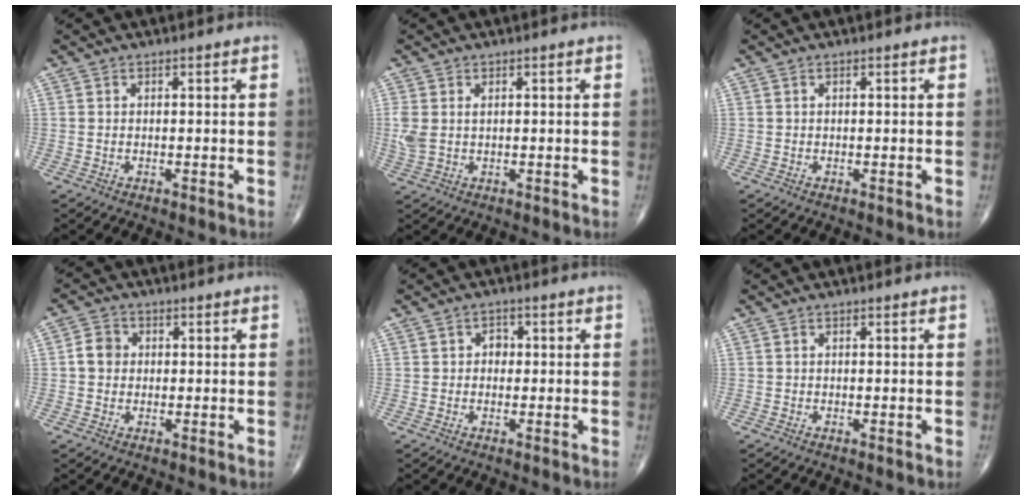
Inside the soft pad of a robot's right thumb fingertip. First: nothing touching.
{"total": 3.7, "force": [0.6, 2.3, 2.8], "torque": [-0.086, 0.010, 0.016]}
{"total": 0.0}
{"total": 3.8, "force": [0.1, 3.4, 1.7], "torque": [-0.020, 0.008, -0.005]}
{"total": 2.1, "force": [0.0, 1.8, 1.1], "torque": [-0.001, 0.006, -0.006]}
{"total": 0.0}